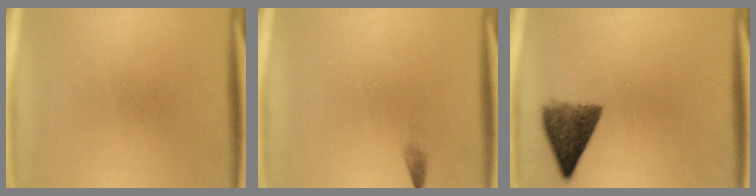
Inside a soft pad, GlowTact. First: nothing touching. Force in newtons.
{"total": 0.7}
{"total": 6.9}